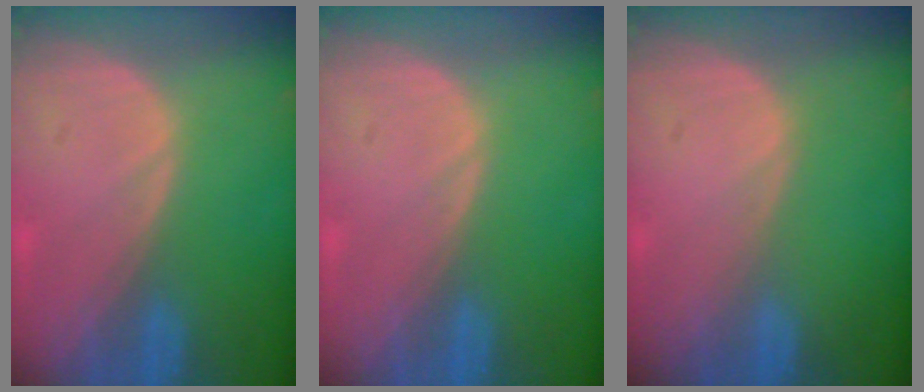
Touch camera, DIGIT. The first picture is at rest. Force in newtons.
{"total": 0.0}
{"total": 0.0}